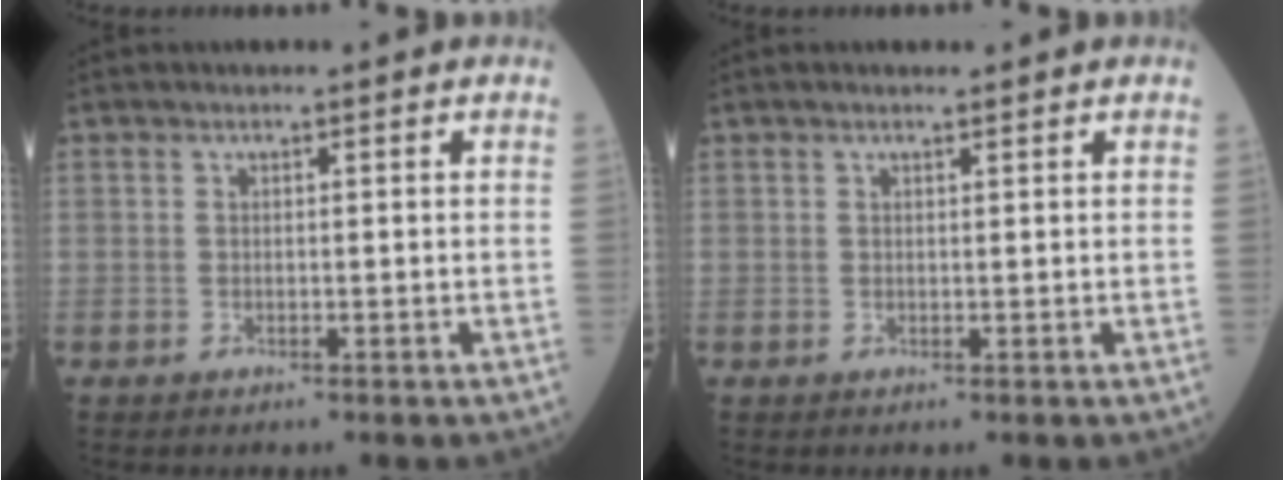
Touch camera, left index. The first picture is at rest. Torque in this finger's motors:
{"motor_torque": [0.99, -1.15, 0.02, 0.03]}